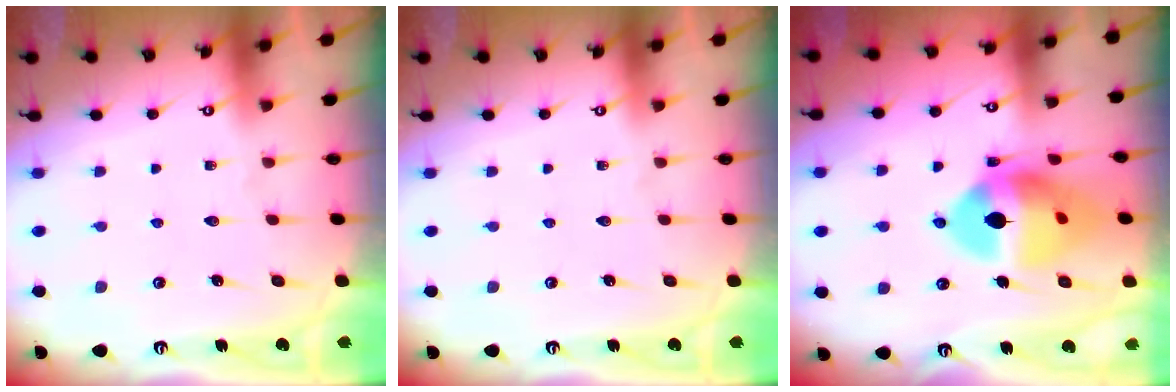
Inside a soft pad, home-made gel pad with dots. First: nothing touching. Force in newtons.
{"total": 0.0}
{"total": 16.0, "press": 14.8, "slide": 6.1}